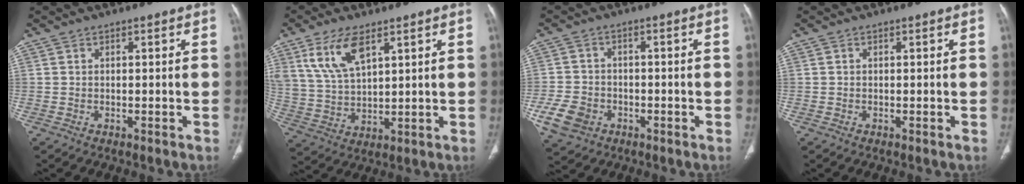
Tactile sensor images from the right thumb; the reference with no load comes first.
{"total": 10.8, "force": [5.9, 5.0, 7.6], "torque": [-0.148, -0.020, 0.129]}
{"total": 7.5, "force": [-3.0, 5.9, 3.5], "torque": [-0.067, 0.016, -0.048]}
{"total": 0.0}